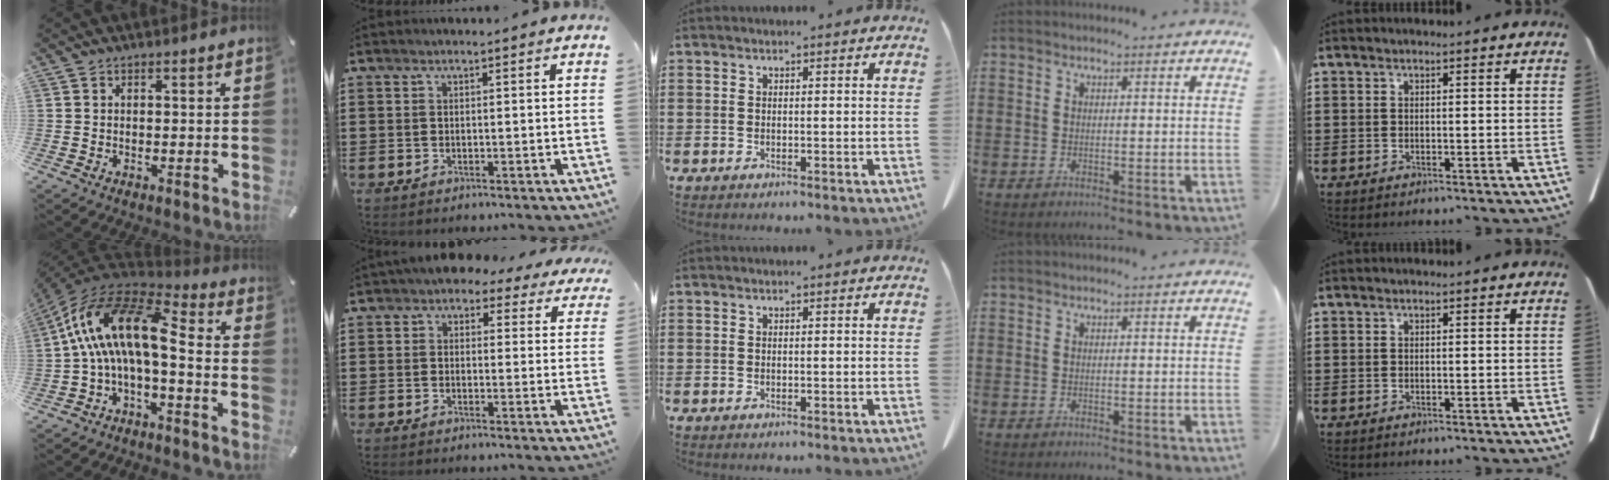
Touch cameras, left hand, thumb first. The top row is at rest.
{"thumb": {"total": 16.6, "force": [0.6, 7.5, 14.8], "torque": [-0.306, -0.004, 0.004]}, "index": {"total": 3.4, "force": [2.5, 1.9, 1.3], "torque": [-0.030, -0.002, 0.043]}}